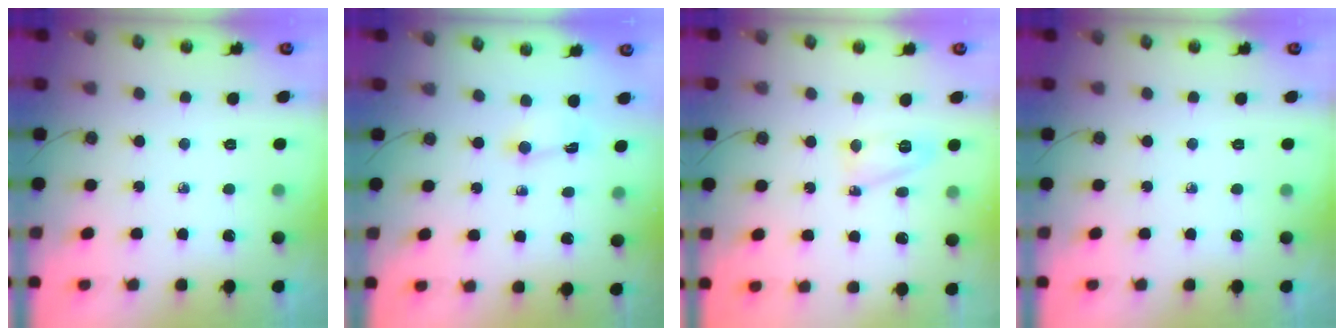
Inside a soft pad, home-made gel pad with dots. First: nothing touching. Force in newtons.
{"total": 1.0, "press": 0.9, "slide": 0.5}
{"total": 7.0, "press": 7.0, "slide": 0.4}
{"total": 0.0}